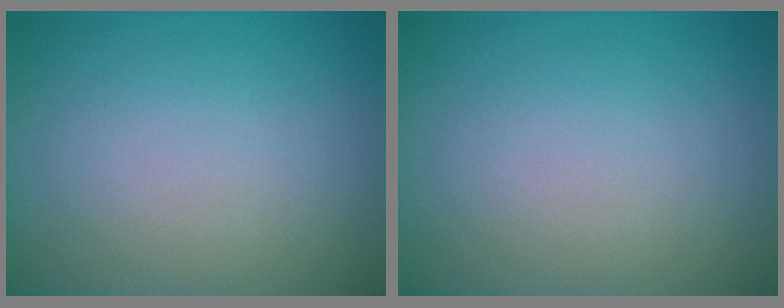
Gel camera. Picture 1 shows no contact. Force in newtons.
{"total": 0.0}